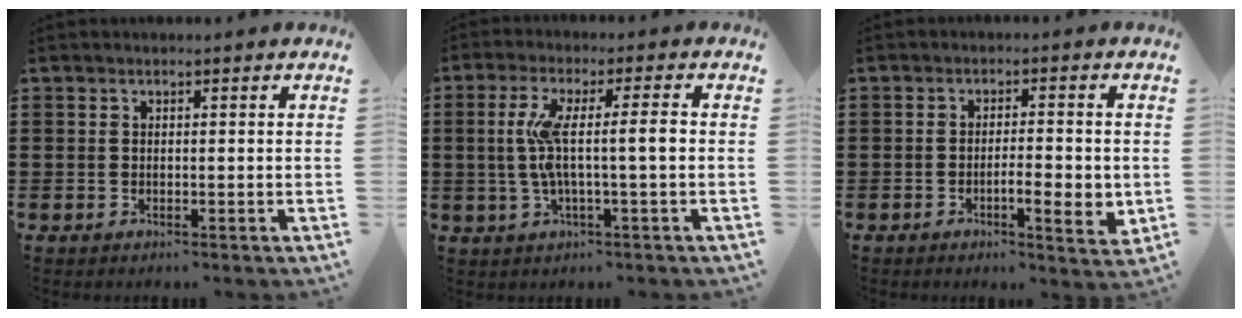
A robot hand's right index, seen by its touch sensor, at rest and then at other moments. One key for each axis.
{"total": 8.0, "fx": 0.2, "fy": 0.7, "fz": 8.0, "tx": -0.159, "ty": -0.005, "tz": -0.008}
{"total": 5.3, "fx": -1.4, "fy": 1.3, "fz": 4.9, "tx": -0.073, "ty": -0.001, "tz": -0.023}